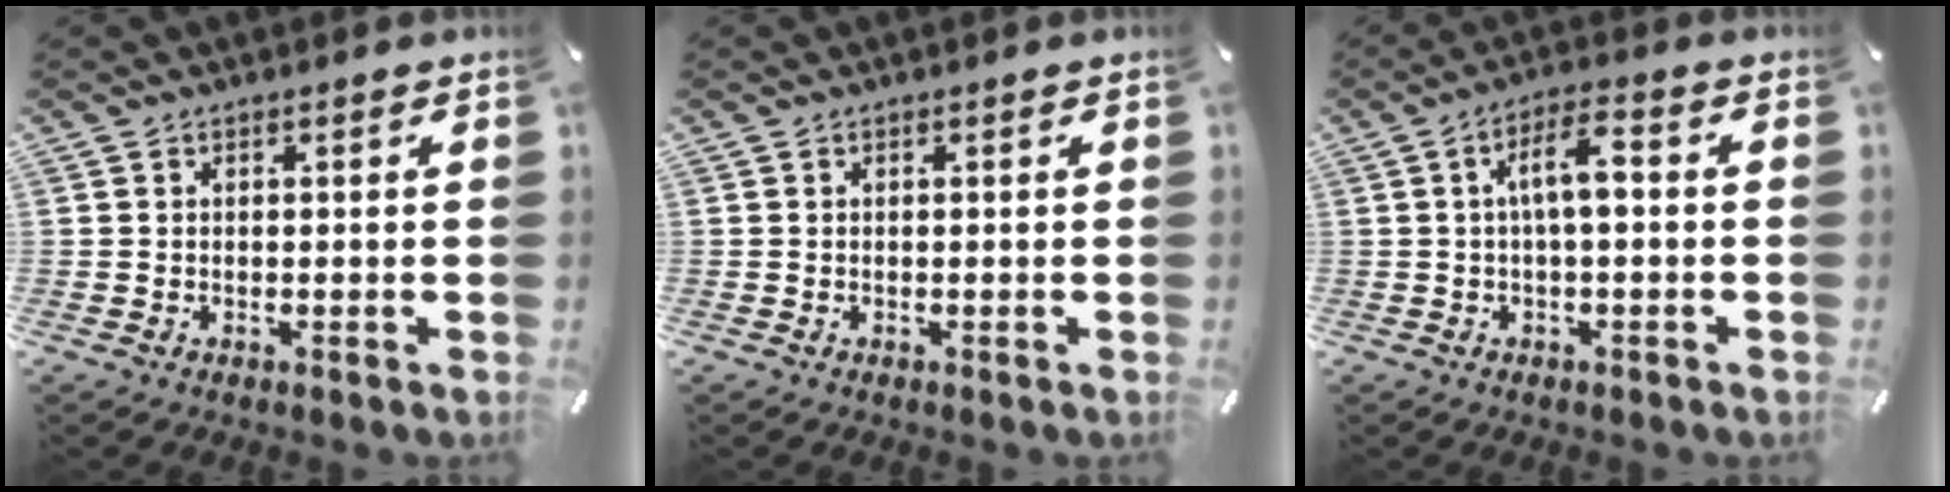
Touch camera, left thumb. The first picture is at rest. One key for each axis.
{"total": 0.0}
{"total": 7.0, "fx": 0.4, "fy": 2.7, "fz": 6.4, "tx": -0.113, "ty": 0.017, "tz": 0.003}